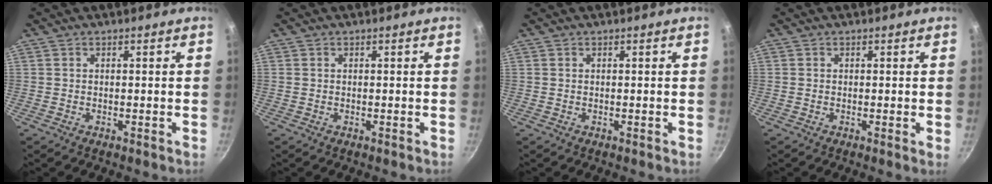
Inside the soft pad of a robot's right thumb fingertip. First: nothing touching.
{"total": 0.0}
{"total": 0.0}
{"total": 0.8, "force": [0.0, 0.1, 0.8], "torque": [-0.012, -0.003, -0.004]}